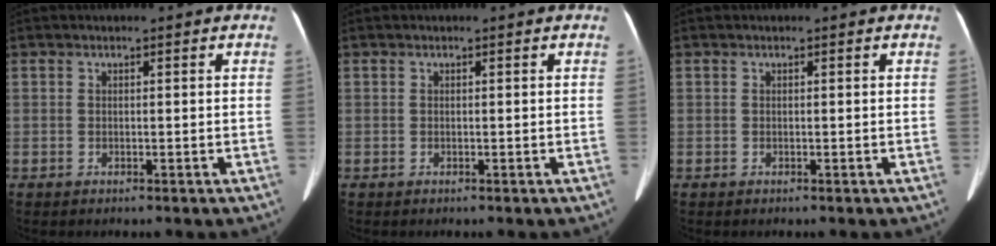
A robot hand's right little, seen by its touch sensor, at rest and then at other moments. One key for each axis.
{"total": 0.0}
{"total": 0.0}